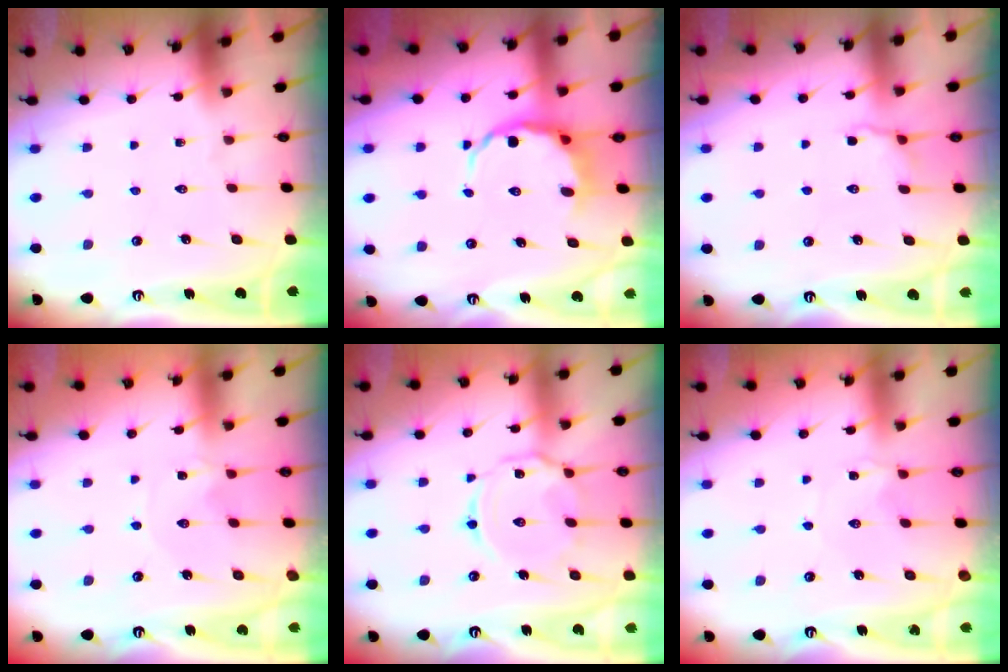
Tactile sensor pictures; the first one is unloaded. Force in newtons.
{"total": 7.6, "press": 7.2, "slide": 2.4}
{"total": 3.6, "press": 3.3, "slide": 1.4}
{"total": 0.0}
{"total": 8.5, "press": 8.4, "slide": 0.7}
{"total": 2.1, "press": 2.1, "slide": 0.4}